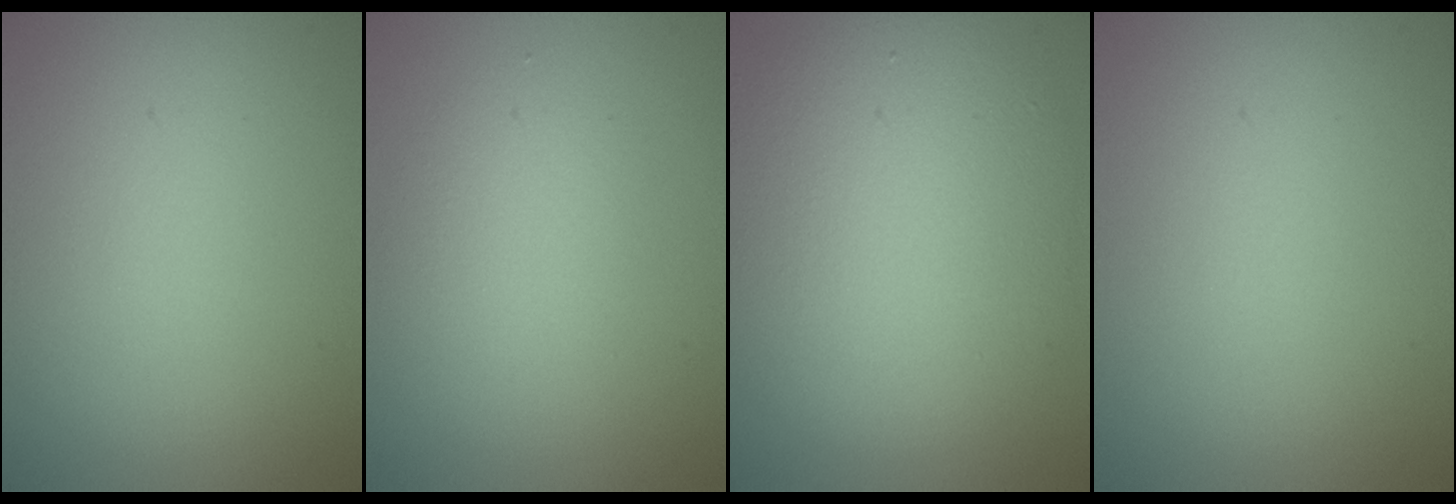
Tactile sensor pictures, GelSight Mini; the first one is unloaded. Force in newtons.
{"total": 2.1, "press": 2.1, "slide": 0.2}
{"total": 8.7, "press": 8.7, "slide": 0.5}
{"total": 0.0}